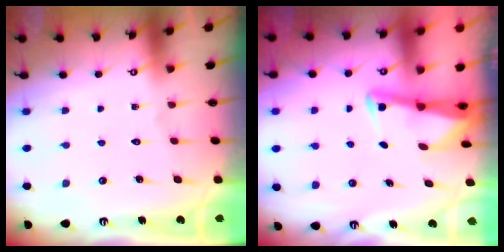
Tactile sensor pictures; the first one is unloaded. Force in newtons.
{"total": 3.0, "press": 3.0, "slide": 0.4}